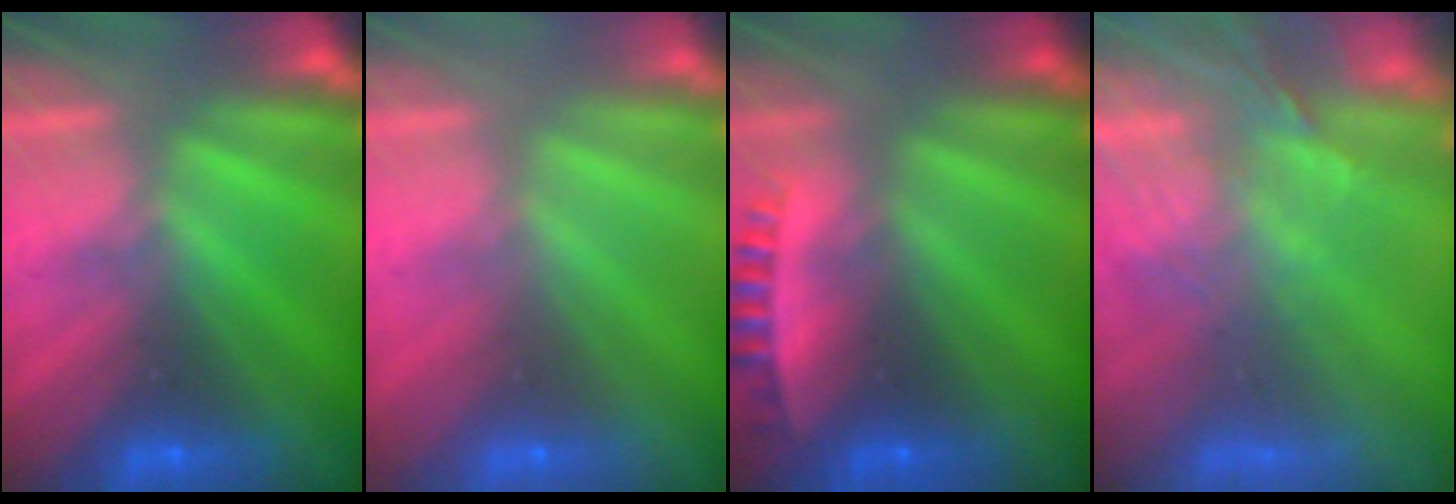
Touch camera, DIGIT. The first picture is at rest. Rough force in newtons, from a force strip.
{"total": 3.2}
{"total": 2.7}
{"total": 6.9}